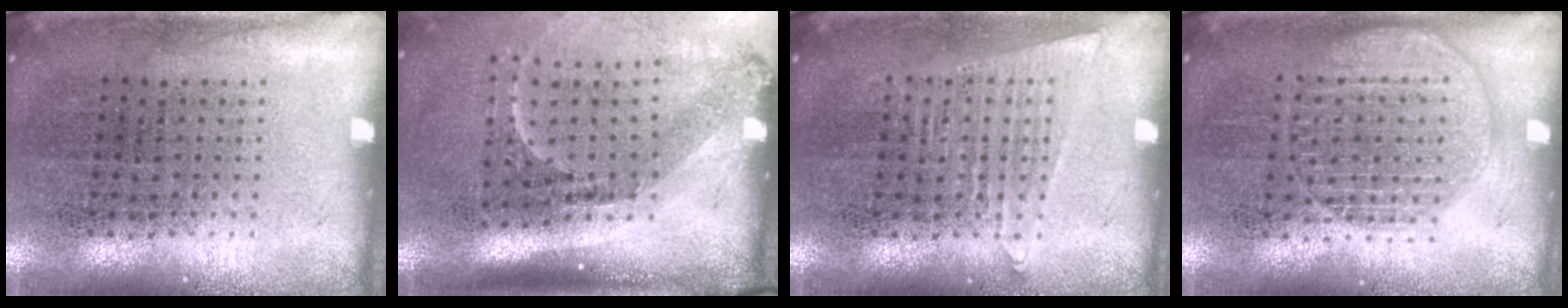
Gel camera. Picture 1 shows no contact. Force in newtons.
{"total": 2.2, "press": 1.4, "slide": 1.7}
{"total": 1.6, "press": 1.6, "slide": 0.1}
{"total": 1.3, "press": 1.3, "slide": 0.1}